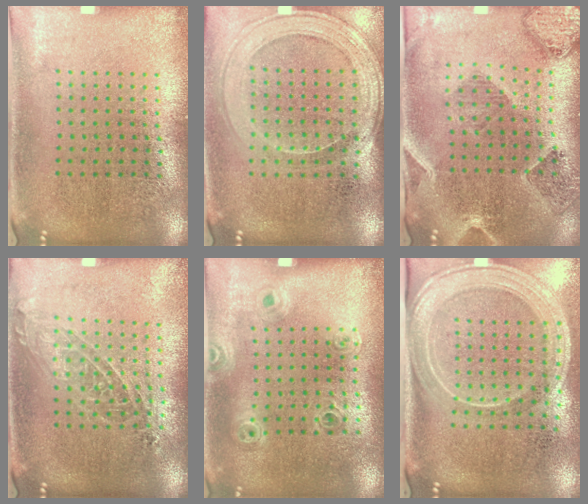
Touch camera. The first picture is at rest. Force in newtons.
{"total": 1.6, "press": 1.4, "slide": 0.7}
{"total": 1.5, "press": 1.5, "slide": 0.2}
{"total": 1.3, "press": 1.1, "slide": 0.5}
{"total": 0.9, "press": 0.9, "slide": 0.3}
{"total": 2.1, "press": 1.8, "slide": 1.1}